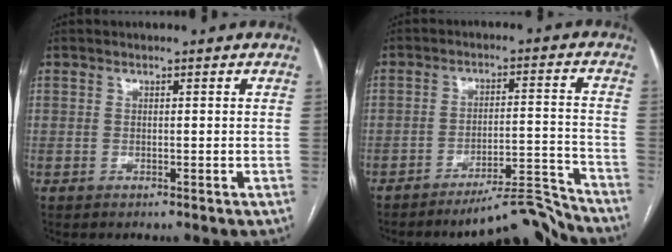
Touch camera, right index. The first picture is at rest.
{"total": 9.0, "force": [-8.8, -0.3, 2.0], "torque": [-0.002, 0.036, -0.140]}